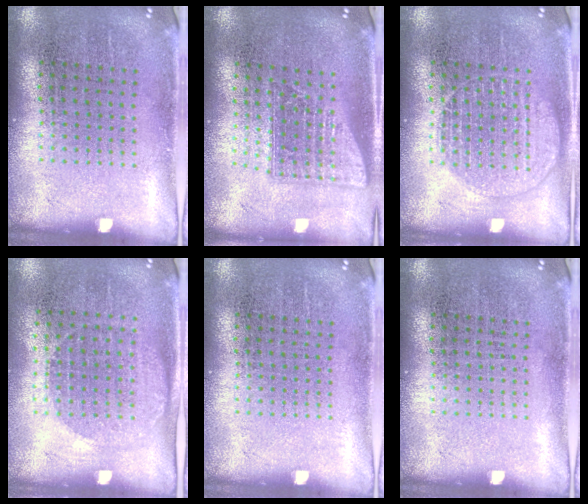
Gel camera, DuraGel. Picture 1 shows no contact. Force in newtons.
{"total": 1.5, "press": 1.2, "slide": 0.9}
{"total": 2.4, "press": 2.4, "slide": 0.3}
{"total": 1.1, "press": 1.0, "slide": 0.5}
{"total": 0.0}
{"total": 0.0}